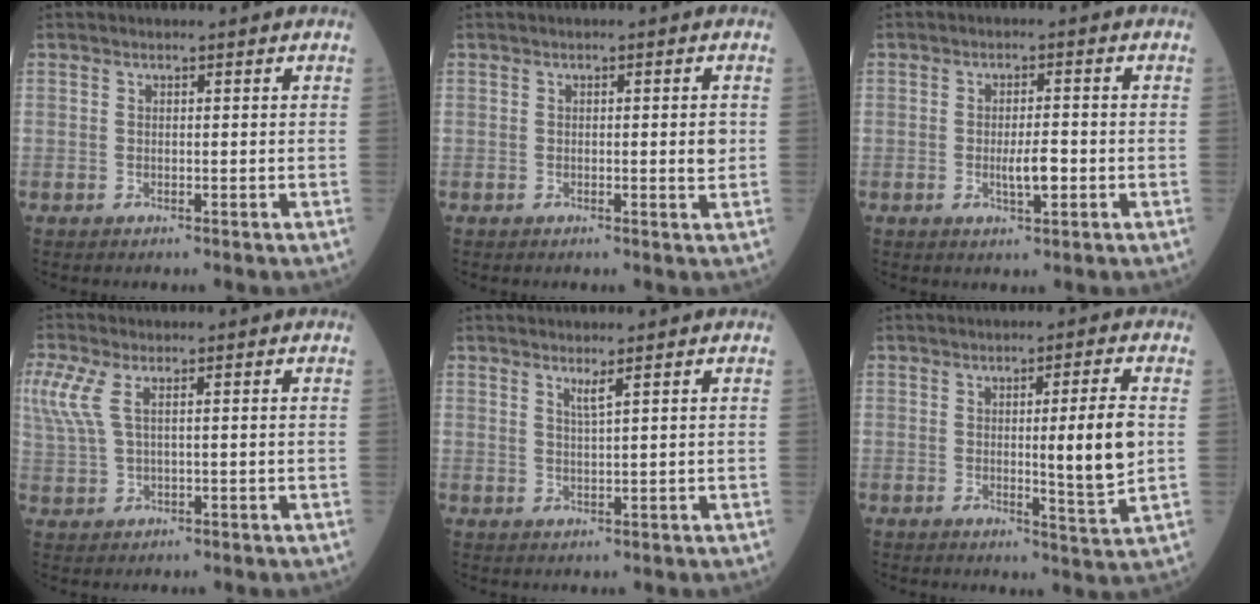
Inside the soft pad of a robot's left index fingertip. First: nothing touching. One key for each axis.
{"total": 1.5, "fx": -0.1, "fy": 0.1, "fz": 1.5, "tx": -0.018, "ty": -0.004, "tz": -0.003}
{"total": 3.4, "fx": -1.0, "fy": 0.7, "fz": 3.2, "tx": -0.057, "ty": -0.004, "tz": -0.017}
{"total": 7.4, "fx": 2.9, "fy": 3.0, "fz": 6.1, "tx": -0.174, "ty": 0.019, "tz": 0.063}
{"total": 1.5, "fx": 0.9, "fy": -0.5, "fz": 1.0, "tx": -0.021, "ty": -0.014, "tz": 0.018}
{"total": 7.1, "fx": 0.1, "fy": -0.6, "fz": 7.0, "tx": -0.103, "ty": -0.019, "tz": 0.001}